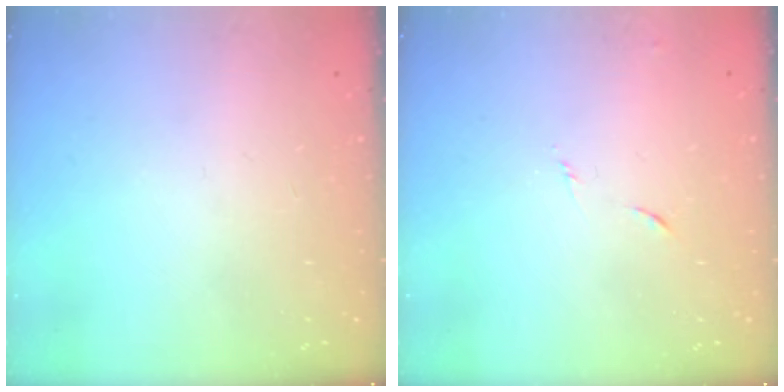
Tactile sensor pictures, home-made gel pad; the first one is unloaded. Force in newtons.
{"total": 5.9, "press": 5.9, "slide": 0.6}